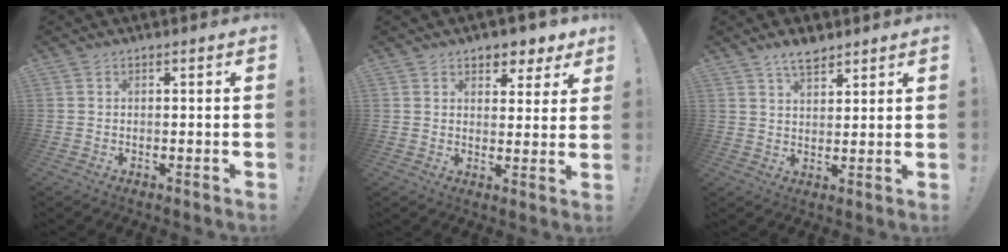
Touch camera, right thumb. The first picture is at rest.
{"total": 6.0, "force": [4.5, 3.5, 1.8], "torque": [-0.014, -0.032, 0.083]}
{"total": 5.8, "force": [4.5, 2.4, 2.7], "torque": [-0.048, -0.021, 0.082]}